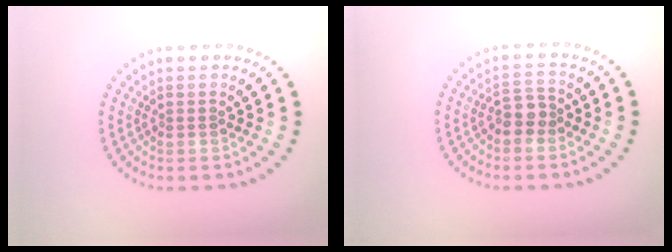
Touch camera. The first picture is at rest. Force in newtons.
{"total": 2.0, "press": 1.8, "slide": 0.8}